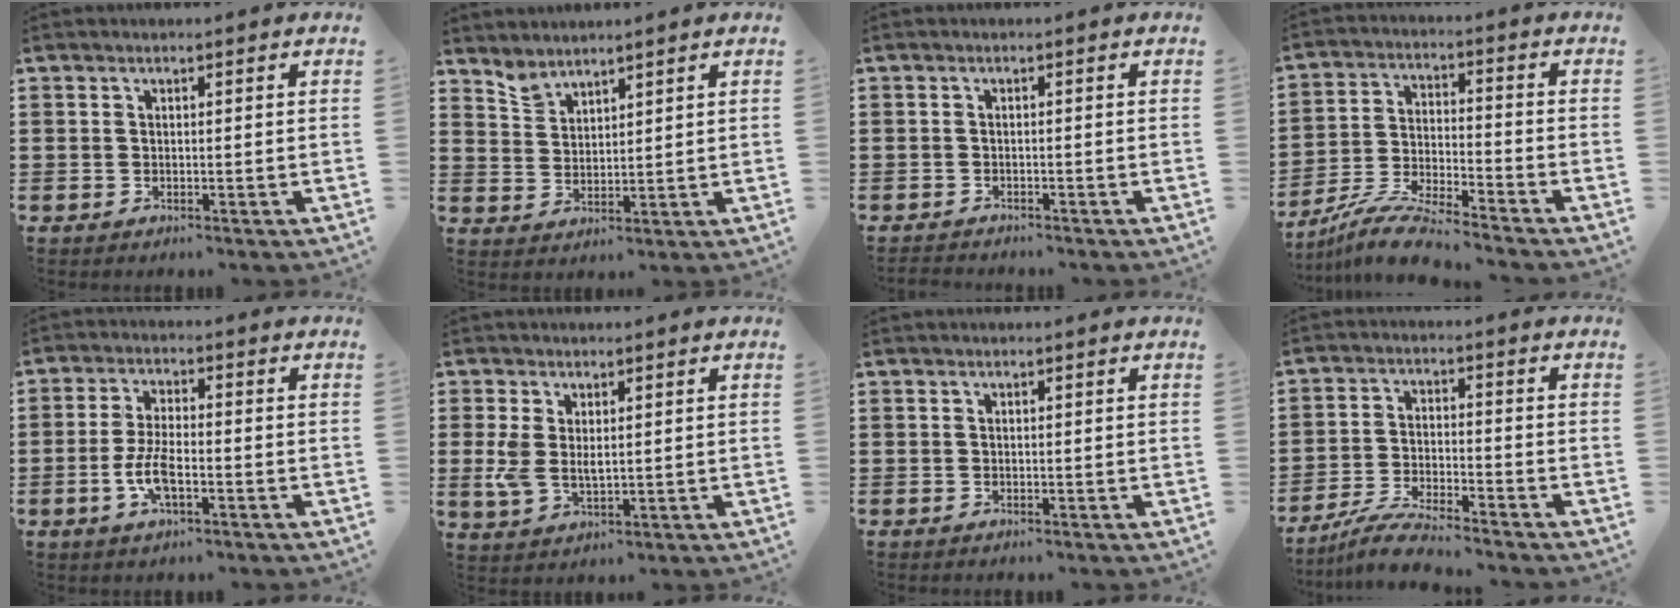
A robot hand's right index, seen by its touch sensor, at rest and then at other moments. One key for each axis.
{"total": 3.2, "fx": 3.0, "fy": 1.0, "fz": 0.3, "tx": -0.016, "ty": -0.003, "tz": 0.059}
{"total": 1.1, "fx": -1.1, "fy": 0.2, "fz": -0.1, "tx": -0.001, "ty": 0.004, "tz": -0.024}
{"total": 8.6, "fx": -8.0, "fy": 0.3, "fz": 3.0, "tx": -0.070, "ty": 0.006, "tz": -0.159}
{"total": 5.9, "fx": -1.8, "fy": 2.0, "fz": 5.2, "tx": -0.122, "ty": -0.005, "tz": -0.041}
{"total": 4.3, "fx": 0.7, "fy": 2.4, "fz": 3.5, "tx": -0.079, "ty": 0.004, "tz": 0.012}
{"total": 0.0}
{"total": 5.4, "fx": -5.1, "fy": 0.0, "fz": 1.8, "tx": -0.051, "ty": -0.011, "tz": -0.103}